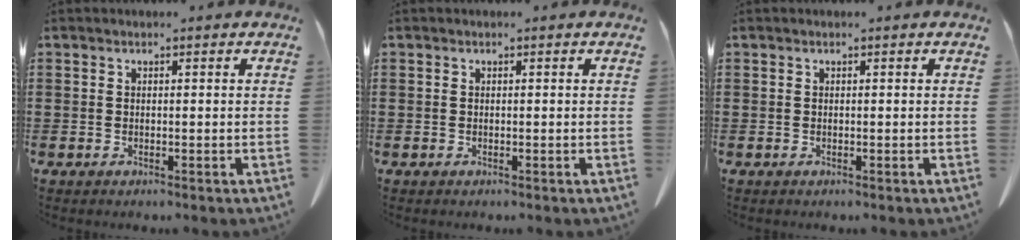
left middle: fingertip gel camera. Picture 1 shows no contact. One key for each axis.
{"total": 0.0}
{"total": 0.0}